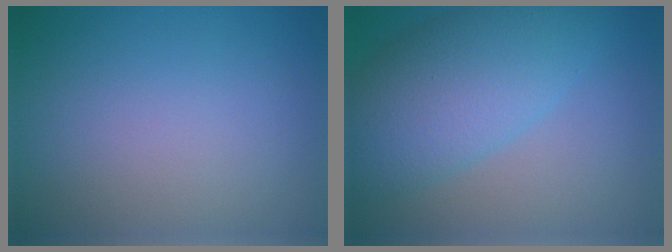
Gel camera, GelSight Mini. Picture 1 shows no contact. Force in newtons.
{"total": 7.6, "press": 7.6, "slide": 0.3}